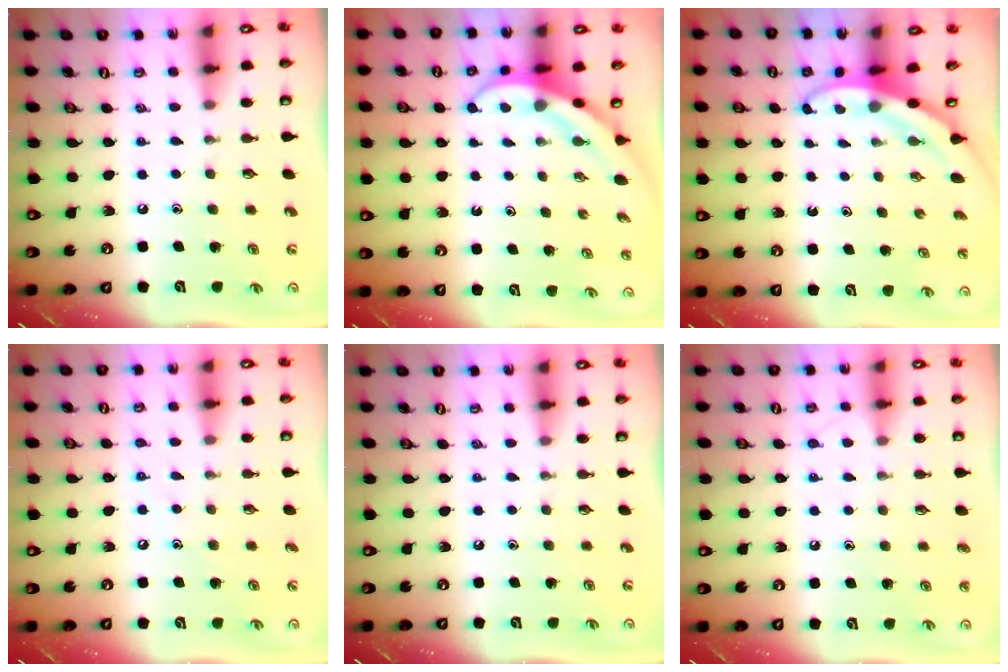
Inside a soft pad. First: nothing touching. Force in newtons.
{"total": 4.0, "press": 4.0, "slide": 0.4}
{"total": 3.4, "press": 3.4, "slide": 0.1}
{"total": 5.0, "press": 4.9, "slide": 0.7}
{"total": 0.0}
{"total": 7.1, "press": 7.1, "slide": 0.9}